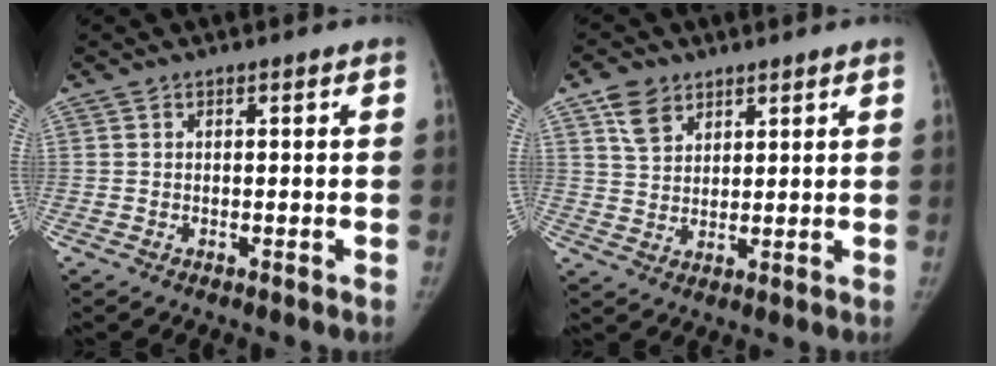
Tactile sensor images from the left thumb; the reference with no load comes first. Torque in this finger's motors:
{"motor_torque": [0.95, 0.98, 0.82, -0.56, 0.22]}